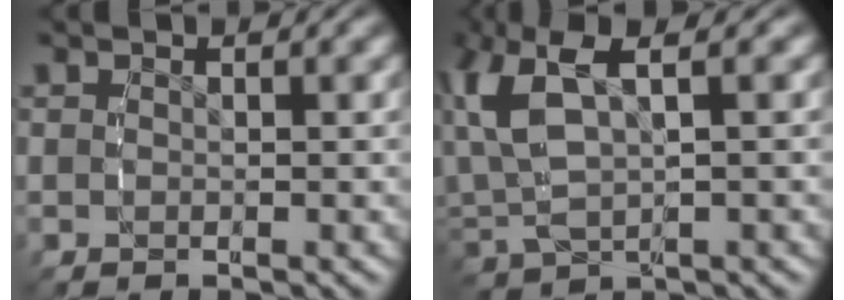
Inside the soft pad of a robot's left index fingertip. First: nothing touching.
{"total": 6.8, "force": [1.6, 4.1, 5.2], "torque": [-0.130, -0.002, 0.037]}